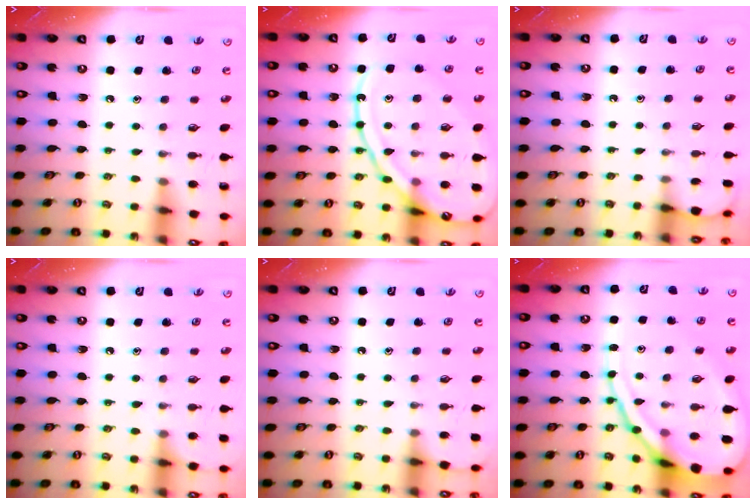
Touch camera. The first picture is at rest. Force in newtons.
{"total": 16.0, "press": 15.9, "slide": 1.6}
{"total": 1.9, "press": 1.9, "slide": 0.2}
{"total": 4.5, "press": 4.4, "slide": 0.6}
{"total": 3.3, "press": 3.3, "slide": 0.5}
{"total": 16.7, "press": 16.6, "slide": 1.8}